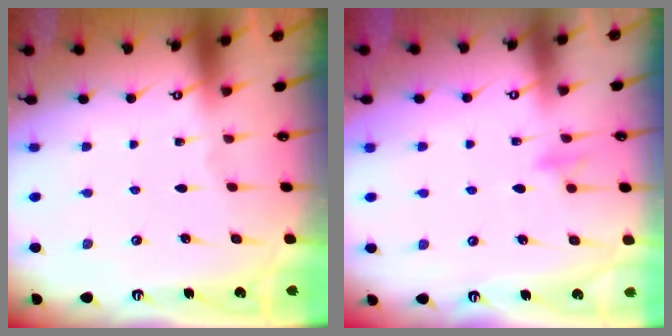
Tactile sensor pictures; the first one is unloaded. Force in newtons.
{"total": 8.2, "press": 8.1, "slide": 1.5}